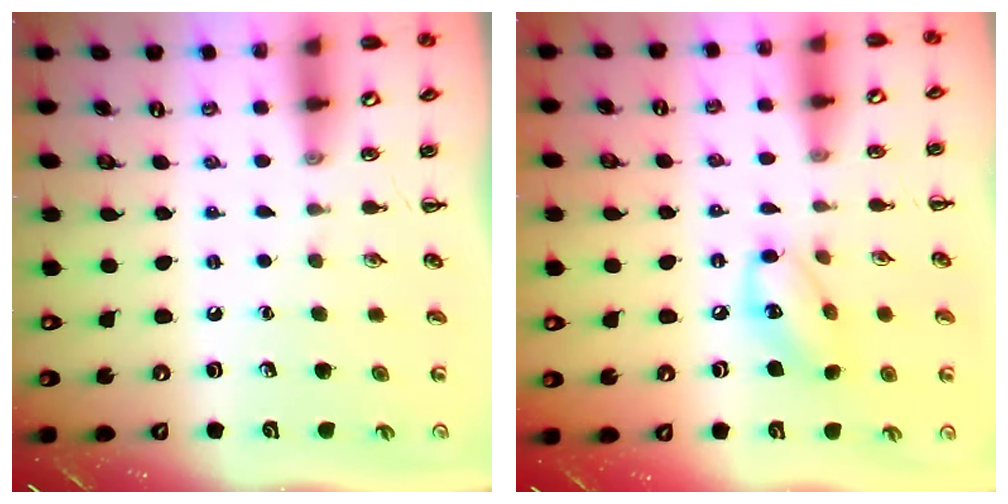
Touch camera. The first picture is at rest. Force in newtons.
{"total": 11.1, "press": 11.0, "slide": 1.2}